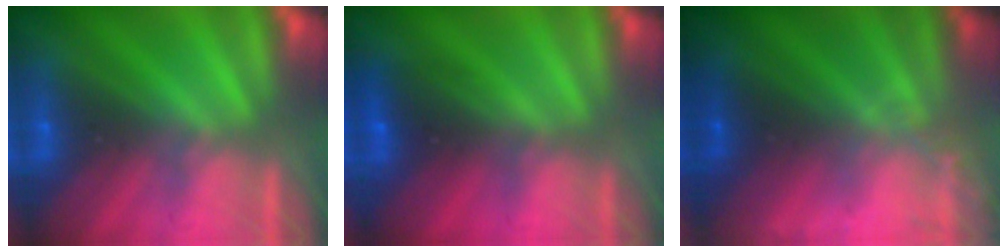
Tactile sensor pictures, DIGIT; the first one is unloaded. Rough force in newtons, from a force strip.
{"total": 2.7}
{"total": 5.8}